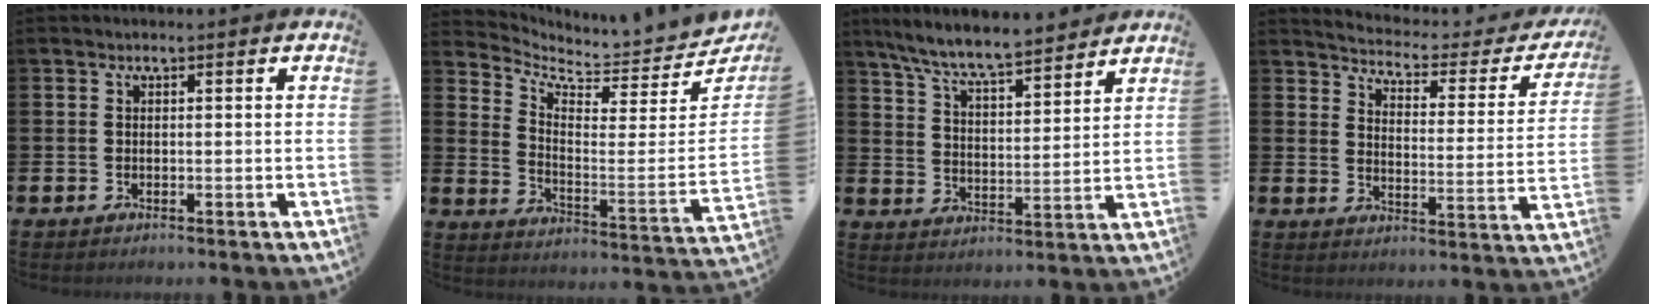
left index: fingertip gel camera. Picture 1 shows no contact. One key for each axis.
{"total": 6.2, "fx": 6.0, "fy": 1.2, "fz": 0.9, "tx": -0.042, "ty": -0.068, "tz": 0.099}
{"total": 7.9, "fx": 7.5, "fy": 0.6, "fz": 2.5, "tx": -0.077, "ty": -0.049, "tz": 0.132}
{"total": 4.2, "fx": 3.9, "fy": 1.2, "fz": 1.1, "tx": -0.037, "ty": -0.037, "tz": 0.057}